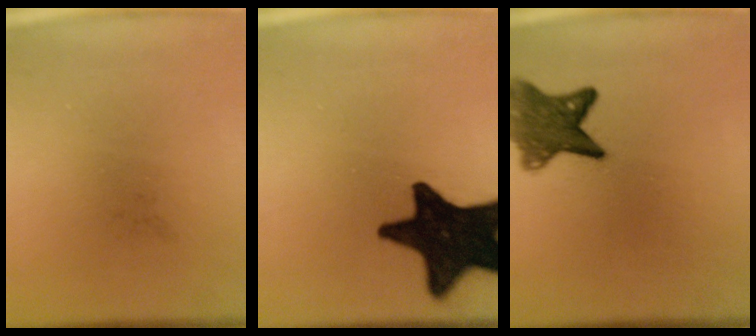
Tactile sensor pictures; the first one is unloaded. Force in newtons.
{"total": 18.9}
{"total": 8.1}